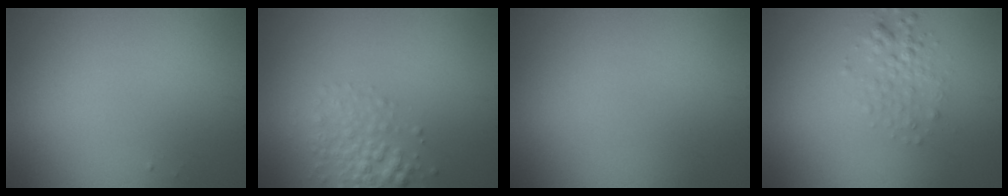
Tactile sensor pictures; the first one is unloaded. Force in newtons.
{"total": 2.5, "press": 2.5, "slide": 0.1}
{"total": 0.0}
{"total": 2.0, "press": 2.0, "slide": 0.1}